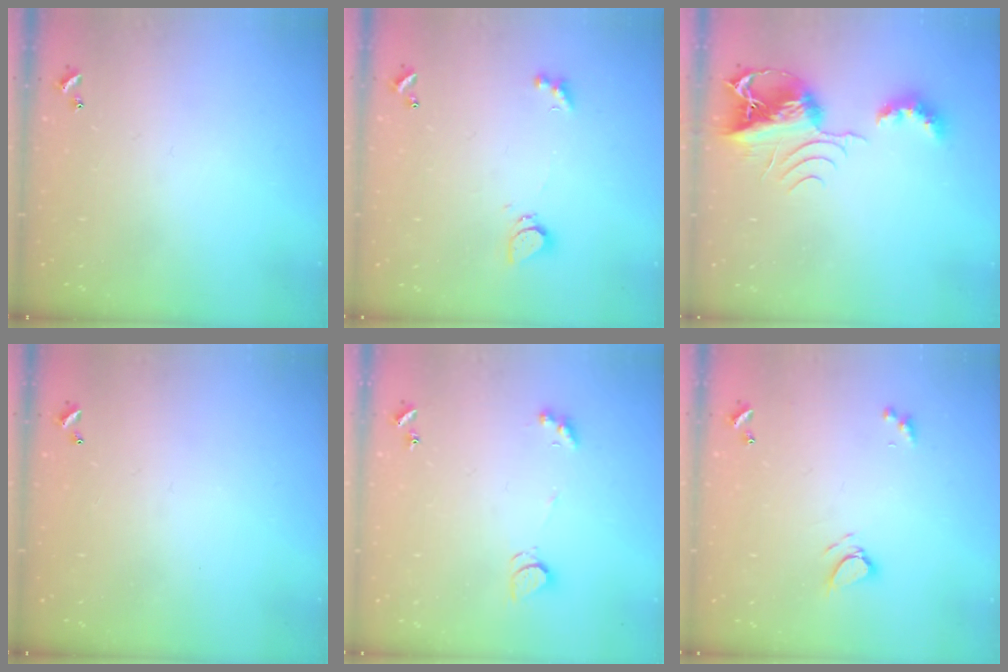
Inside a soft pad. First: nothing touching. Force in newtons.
{"total": 1.0, "press": 0.9, "slide": 0.4}
{"total": 9.4, "press": 9.3, "slide": 1.2}
{"total": 2.7, "press": 2.7, "slide": 0.1}
{"total": 2.2, "press": 2.2, "slide": 0.4}
{"total": 4.6, "press": 4.6, "slide": 0.6}